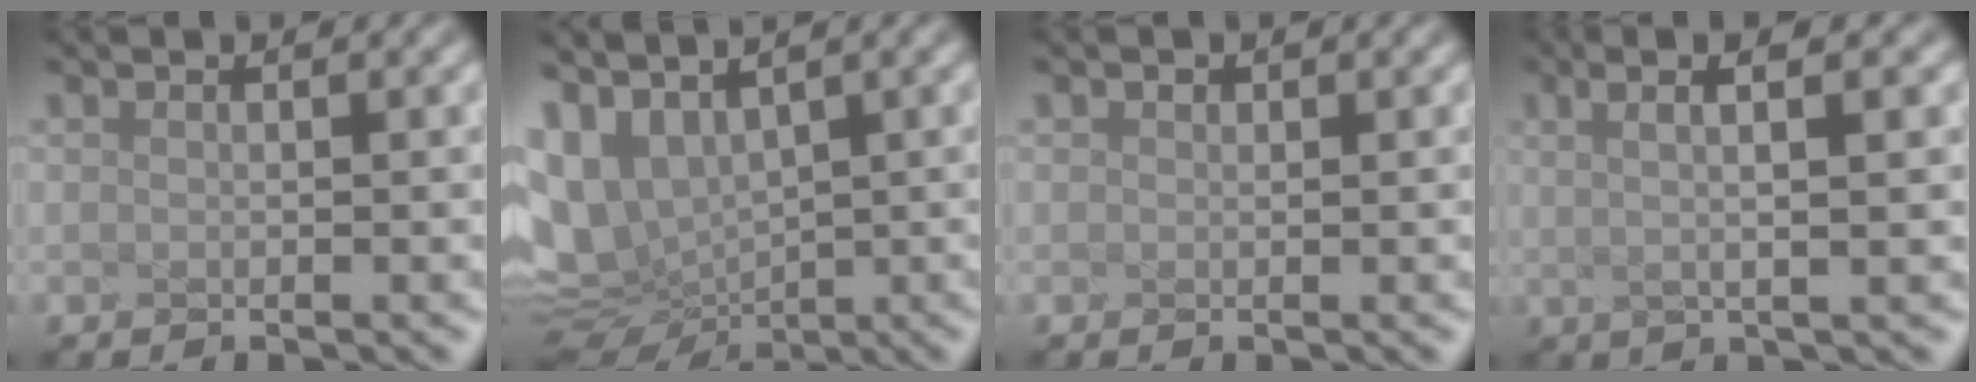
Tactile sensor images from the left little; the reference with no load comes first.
{"total": 7.0, "force": [-0.2, 3.8, 5.8], "torque": [-0.165, -0.016, 0.071]}
{"total": 1.8, "force": [-0.9, -1.0, -1.1], "torque": [-0.008, -0.005, 0.021]}
{"total": 3.0, "force": [0.3, -0.4, 3.0], "torque": [-0.082, 0.001, 0.036]}